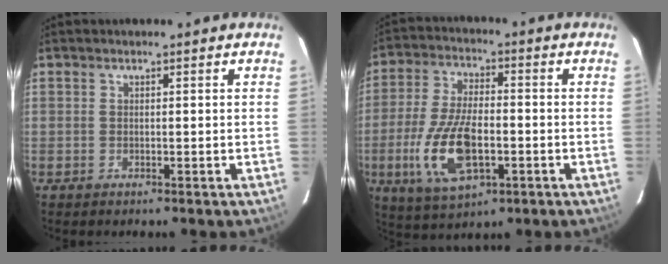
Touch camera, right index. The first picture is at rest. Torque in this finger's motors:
{"motor_torque": [1.75, -0.39, 0.91, 0.14]}